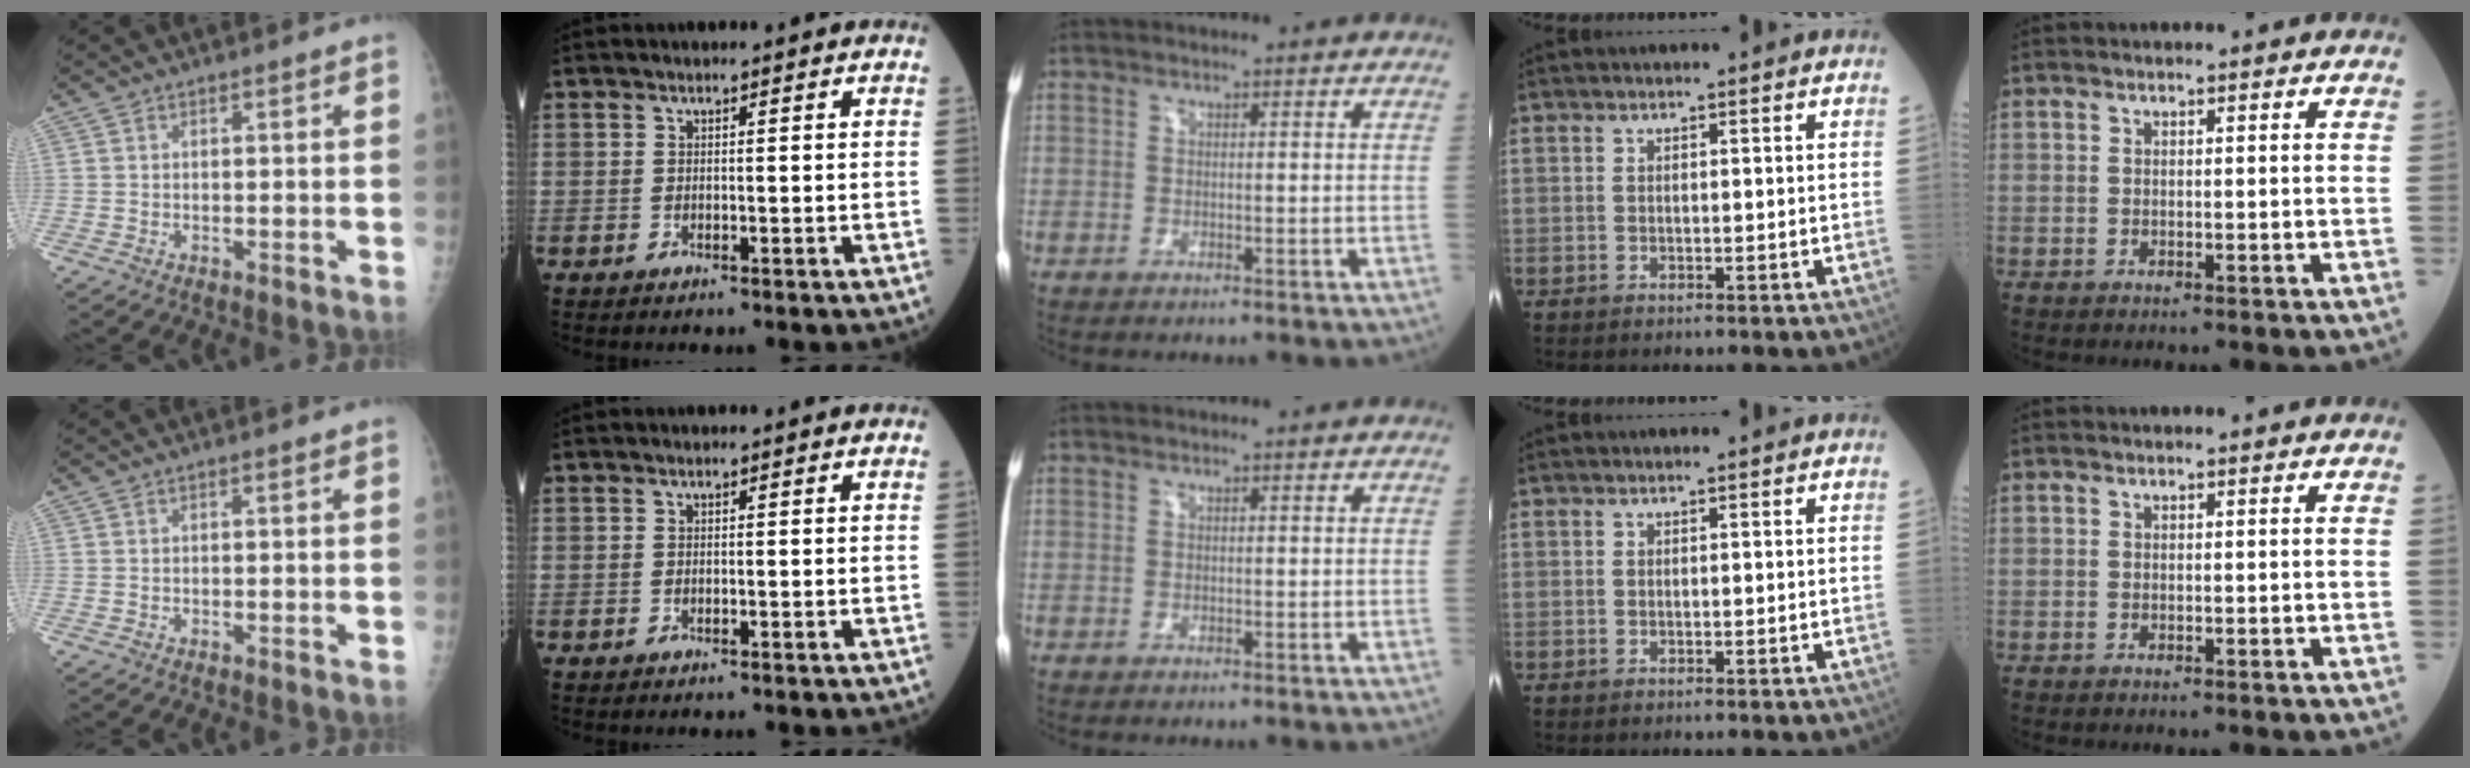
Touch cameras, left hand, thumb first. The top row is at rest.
{}